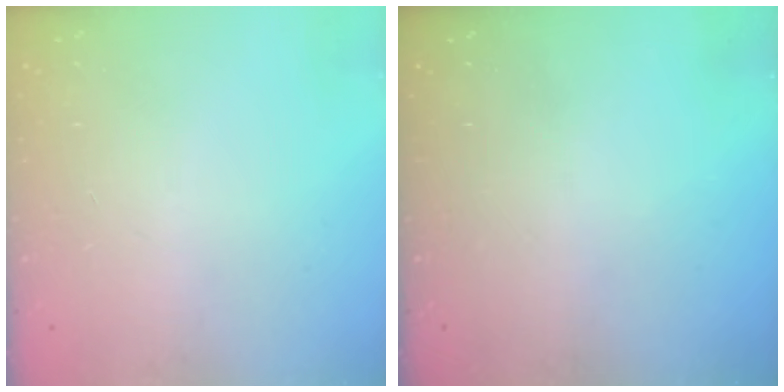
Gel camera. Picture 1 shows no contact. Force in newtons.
{"total": 0.0}